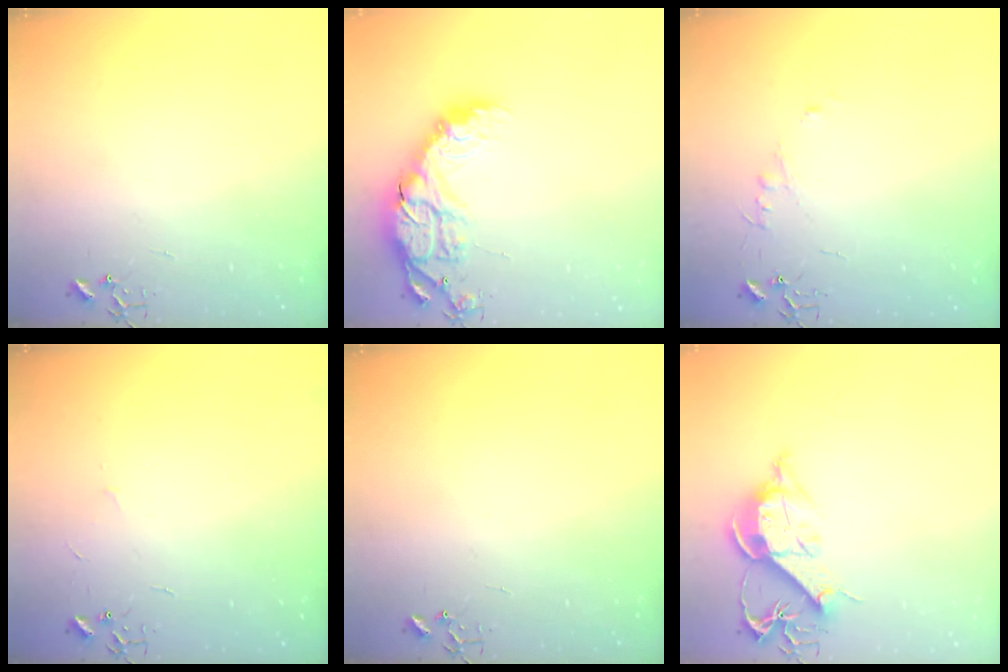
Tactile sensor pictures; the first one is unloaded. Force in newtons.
{"total": 17.2, "press": 17.2, "slide": 0.5}
{"total": 5.2, "press": 5.2, "slide": 0.6}
{"total": 2.3, "press": 2.3, "slide": 0.3}
{"total": 0.0}
{"total": 11.0, "press": 11.0, "slide": 0.5}